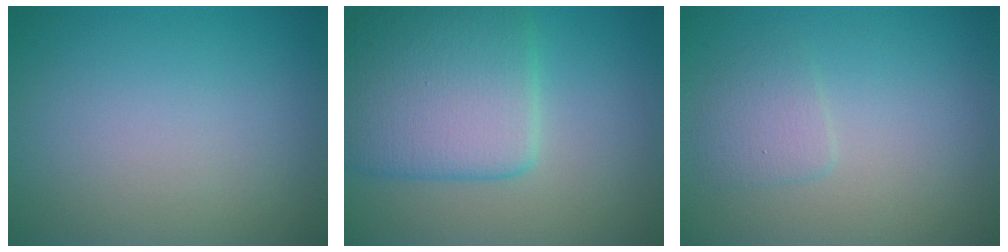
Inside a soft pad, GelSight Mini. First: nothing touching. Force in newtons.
{"total": 7.5, "press": 7.5, "slide": 0.2}
{"total": 1.6, "press": 1.6, "slide": 0.1}